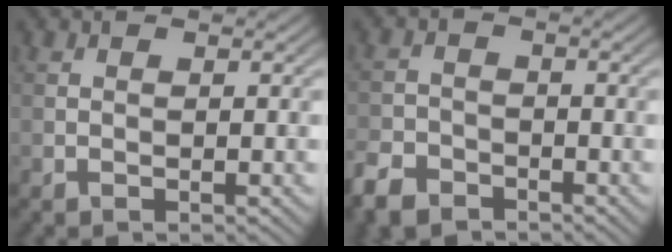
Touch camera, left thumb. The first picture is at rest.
{"total": 4.5, "force": [-3.5, 2.3, 1.6], "torque": [-0.036, -0.006, -0.077]}